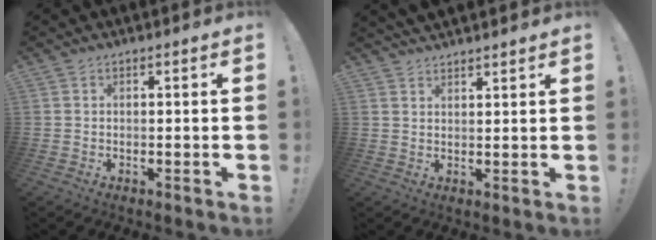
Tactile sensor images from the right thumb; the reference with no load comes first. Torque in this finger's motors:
{"motor_torque": [-0.11, 0.12, 0.84, 0.35, 0.12]}